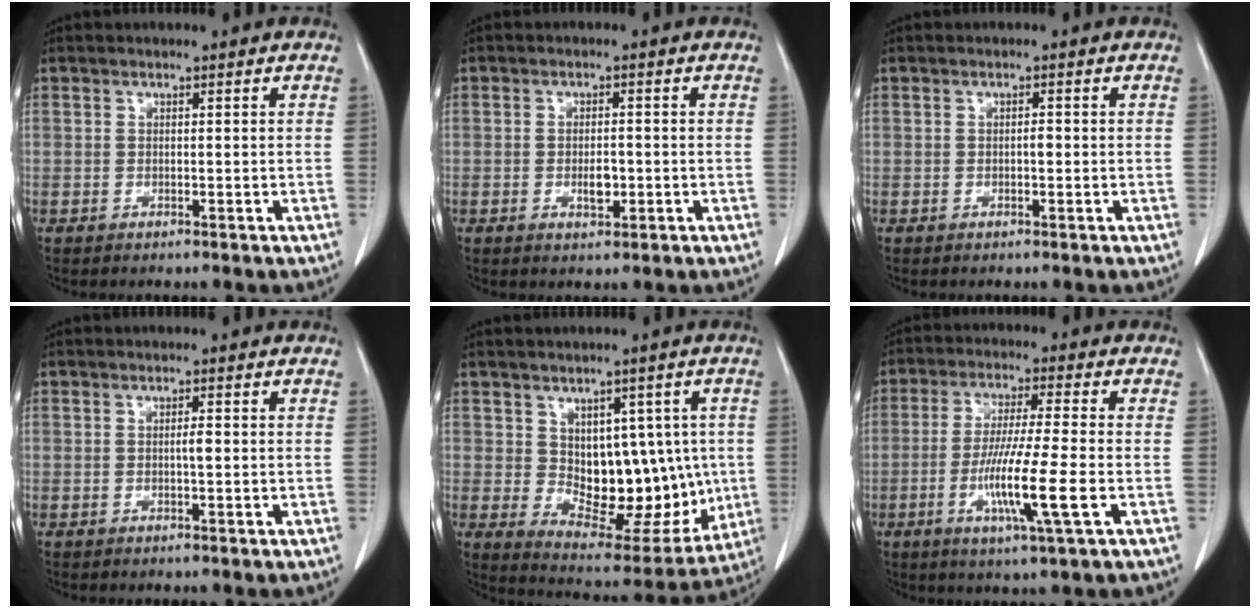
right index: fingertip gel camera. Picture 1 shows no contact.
{"total": 2.7, "force": [-0.6, 1.2, 2.4], "torque": [-0.043, 0.002, -0.002]}
{"total": 0.8, "force": [-0.2, 0.3, 0.8], "torque": [-0.012, 0.002, -0.004]}
{"total": 1.1, "force": [-0.1, 0.1, 1.1], "torque": [-0.021, 0.000, -0.002]}
{"total": 14.4, "force": [0.4, 8.2, 11.8], "torque": [-0.142, 0.011, 0.041]}
{"total": 10.8, "force": [-3.0, -0.4, 10.4], "torque": [-0.200, -0.017, -0.057]}